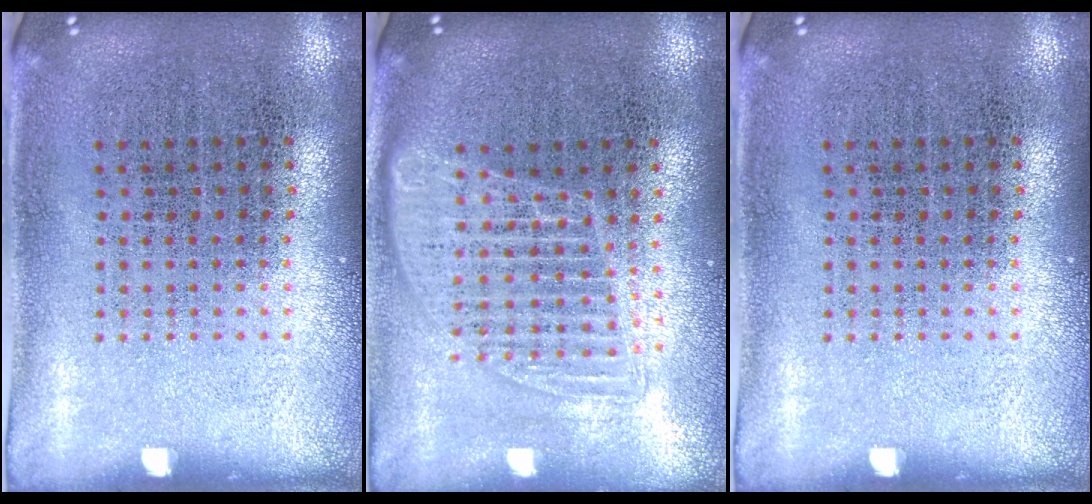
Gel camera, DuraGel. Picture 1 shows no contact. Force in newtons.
{"total": 1.4, "press": 1.3, "slide": 0.6}
{"total": 0.0}